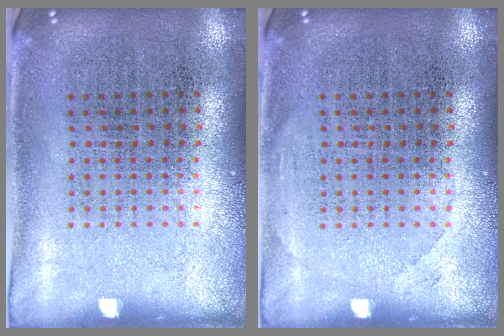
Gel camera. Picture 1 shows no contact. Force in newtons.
{"total": 0.7, "press": 0.6, "slide": 0.1}